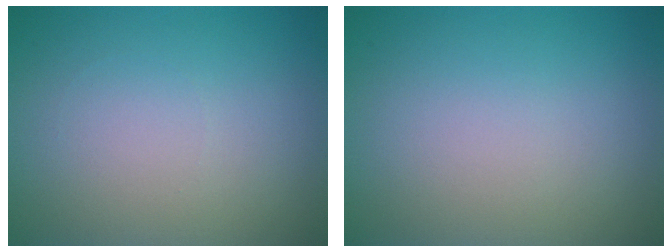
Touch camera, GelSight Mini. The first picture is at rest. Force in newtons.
{"total": 0.0}